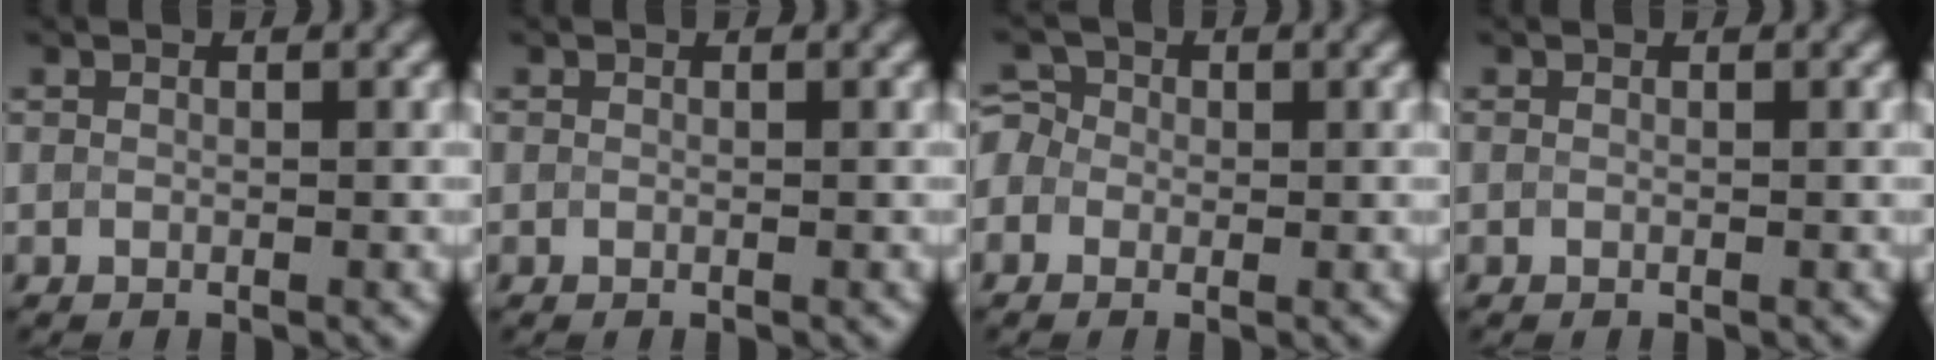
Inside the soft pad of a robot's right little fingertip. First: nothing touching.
{"total": 0.0}
{"total": 2.8, "force": [0.0, 2.6, 1.1], "torque": [-0.008, 0.020, -0.025]}
{"total": 0.0}